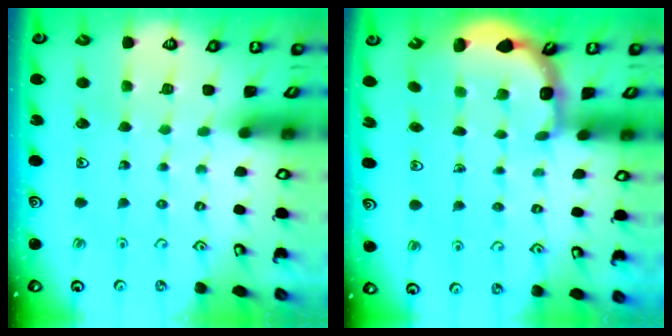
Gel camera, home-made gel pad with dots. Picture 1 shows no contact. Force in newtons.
{"total": 3.2, "press": 2.7, "slide": 1.7}